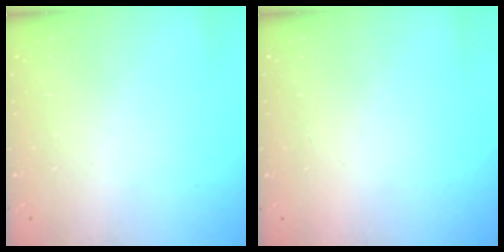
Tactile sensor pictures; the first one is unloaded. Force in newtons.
{"total": 1.6, "press": 1.6, "slide": 0.1}